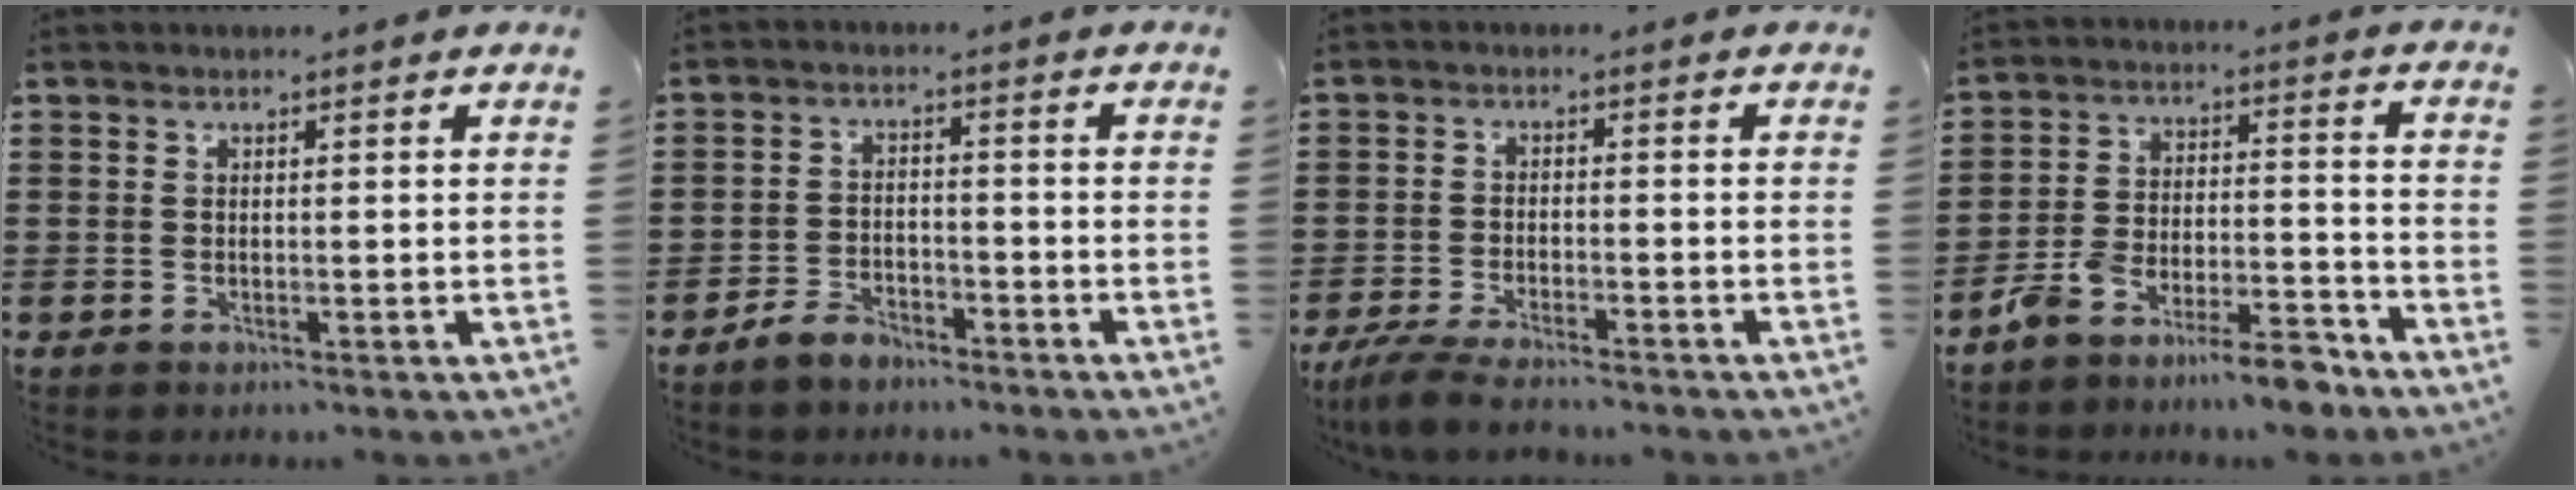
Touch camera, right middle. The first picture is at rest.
{"total": 3.4, "force": [-3.1, 1.0, 0.7], "torque": [-0.016, 0.012, -0.064]}
{"total": 5.0, "force": [-4.5, 0.6, 2.2], "torque": [-0.062, -0.013, -0.092]}
{"total": 8.5, "force": [-8.1, 0.8, 2.7], "torque": [-0.043, 0.021, -0.154]}